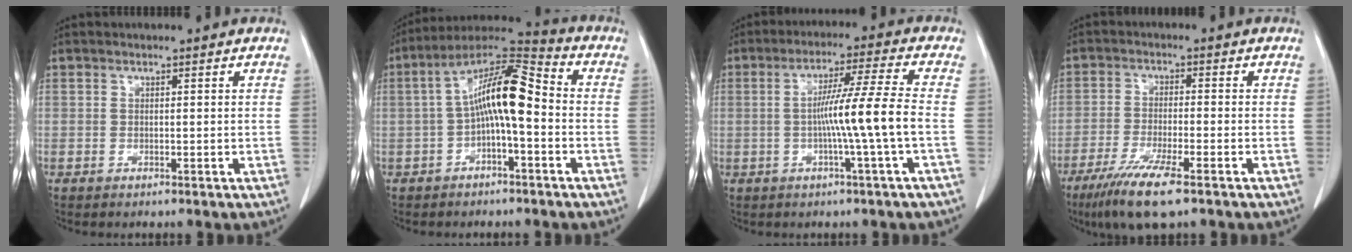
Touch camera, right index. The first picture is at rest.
{"total": 11.5, "force": [-0.8, 2.6, 11.2], "torque": [-0.203, 0.039, -0.017]}
{"total": 9.1, "force": [-1.5, -2.1, 8.7], "torque": [-0.154, 0.006, -0.025]}
{"total": 8.5, "force": [-5.5, 0.7, 6.4], "torque": [-0.119, -0.022, -0.092]}